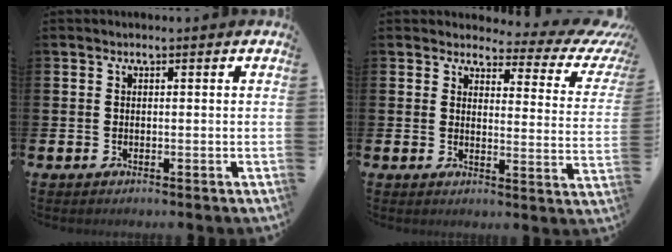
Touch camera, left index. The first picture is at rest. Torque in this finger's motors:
{"motor_torque": [1.00, -1.14, 0.22, -0.02]}